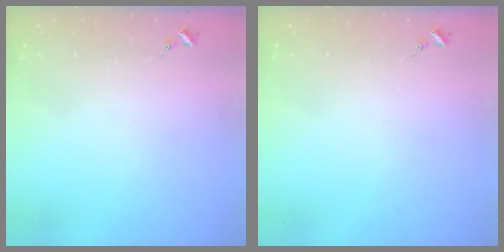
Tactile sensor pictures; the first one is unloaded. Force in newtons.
{"total": 0.0}